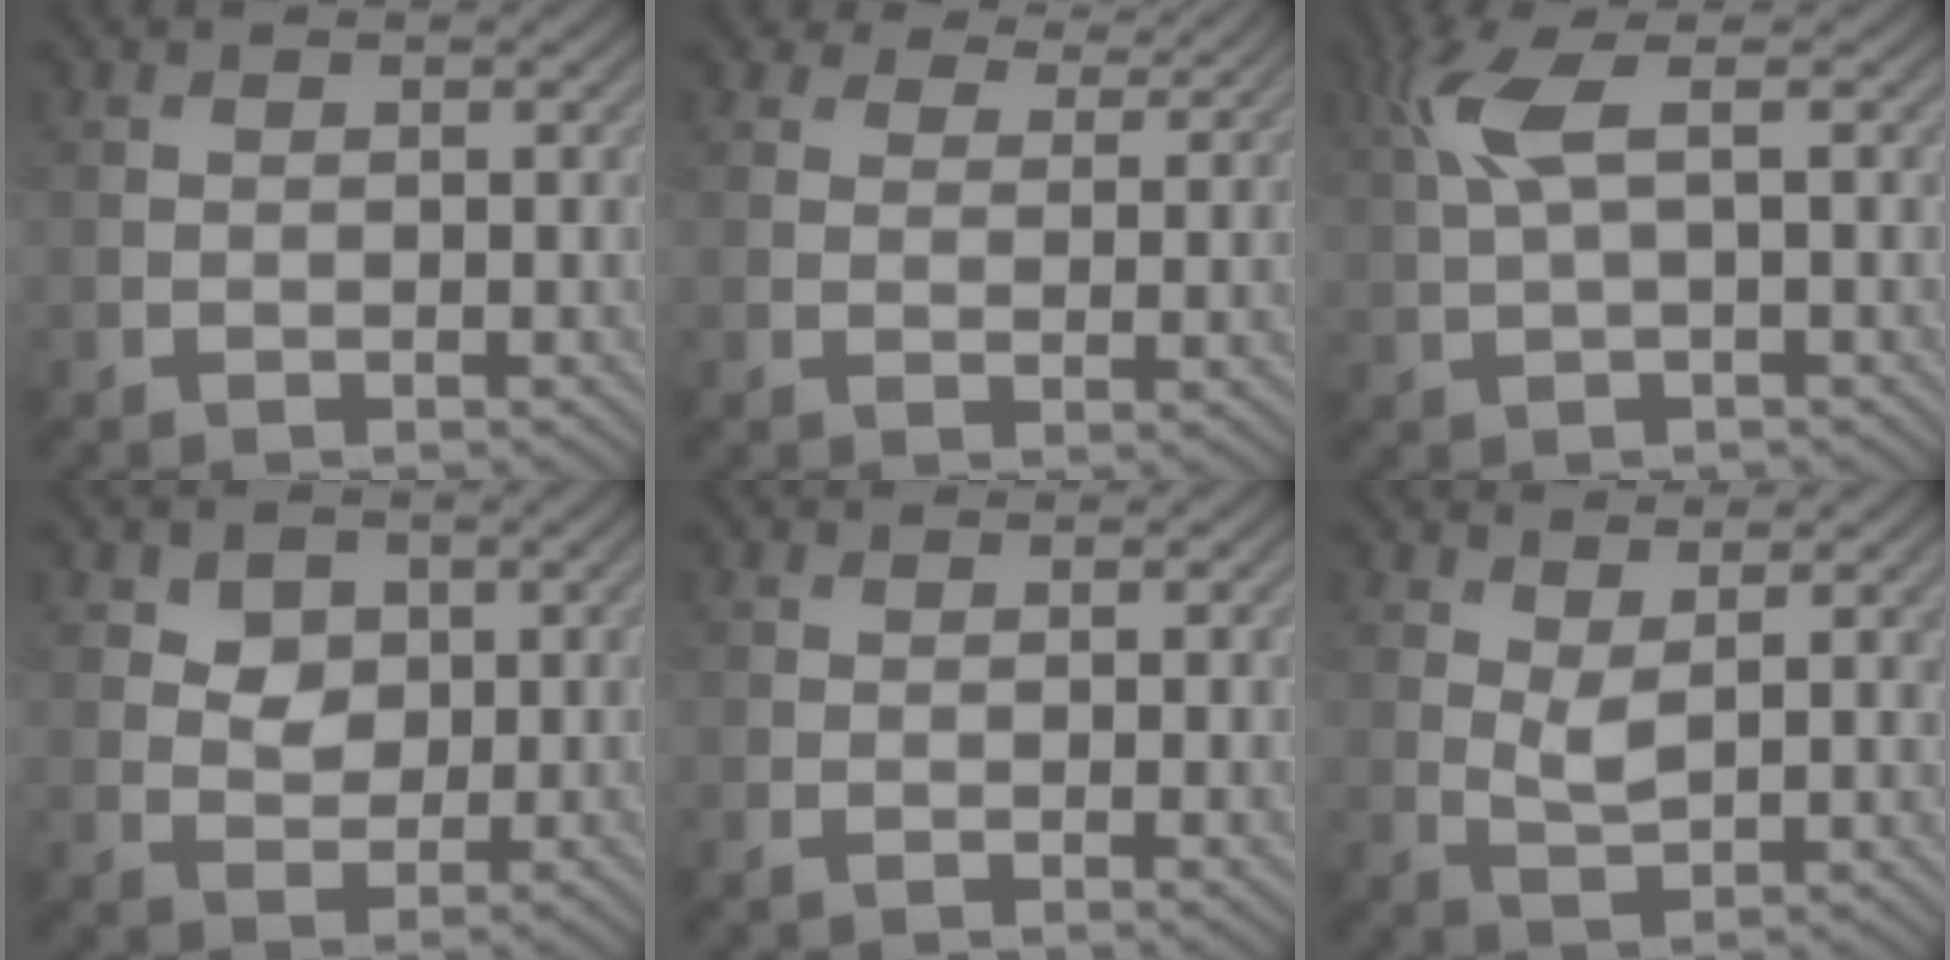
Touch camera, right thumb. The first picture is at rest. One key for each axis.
{"total": 5.9, "fx": 5.0, "fy": 2.3, "fz": 2.2, "tx": -0.045, "ty": -0.007, "tz": 0.079}
{"total": 4.8, "fx": 1.4, "fy": 1.0, "fz": 4.5, "tx": -0.109, "ty": 0.014, "tz": 0.028}
{"total": 3.5, "fx": 1.5, "fy": 2.7, "fz": 1.6, "tx": -0.031, "ty": -0.010, "tz": 0.020}
{"total": 1.2, "fx": 0.1, "fy": 0.3, "fz": 1.1, "tx": -0.018, "ty": -0.004, "tz": 0.002}
{"total": 4.2, "fx": 2.0, "fy": 1.2, "fz": 3.5, "tx": -0.071, "ty": -0.007, "tz": 0.043}